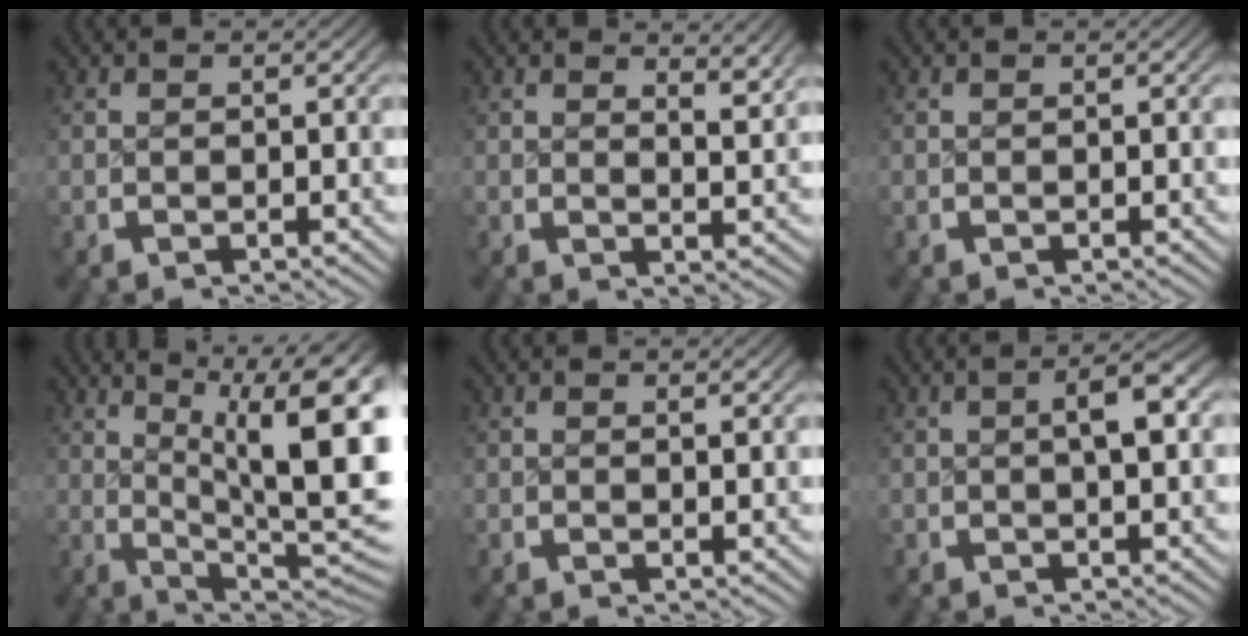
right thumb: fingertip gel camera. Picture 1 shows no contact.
{"total": 2.5, "force": [1.7, 0.4, 1.7], "torque": [-0.020, -0.010, 0.029]}
{"total": 0.0}
{"total": 12.9, "force": [2.5, 7.2, 10.4], "torque": [-0.141, -0.026, 0.045]}
{"total": 0.6, "force": [0.4, -0.1, 0.5], "torque": [-0.008, -0.002, 0.009]}
{"total": 3.2, "force": [0.3, 1.0, 3.0], "torque": [-0.045, 0.010, 0.003]}